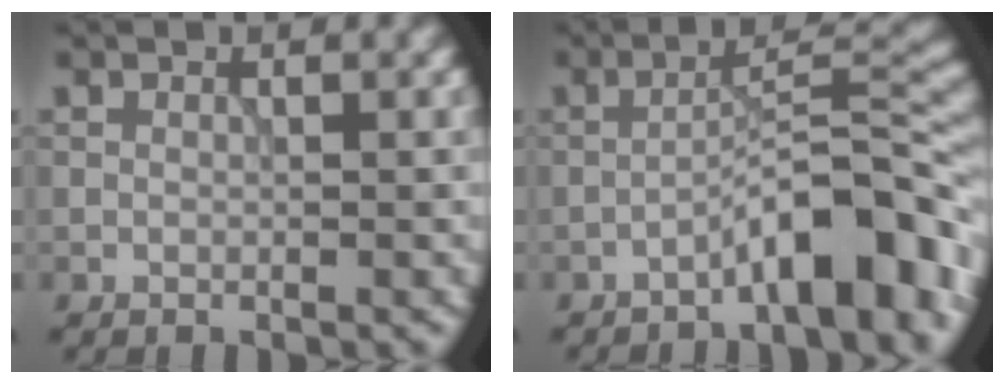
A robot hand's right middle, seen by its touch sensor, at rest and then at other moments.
{"total": 8.1, "force": [-4.6, 1.8, 6.4], "torque": [-0.091, 0.024, -0.076]}